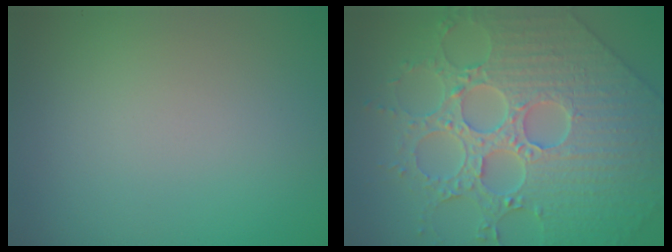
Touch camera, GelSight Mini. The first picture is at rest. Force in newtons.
{"total": 7.5, "press": 6.6, "slide": 3.5}